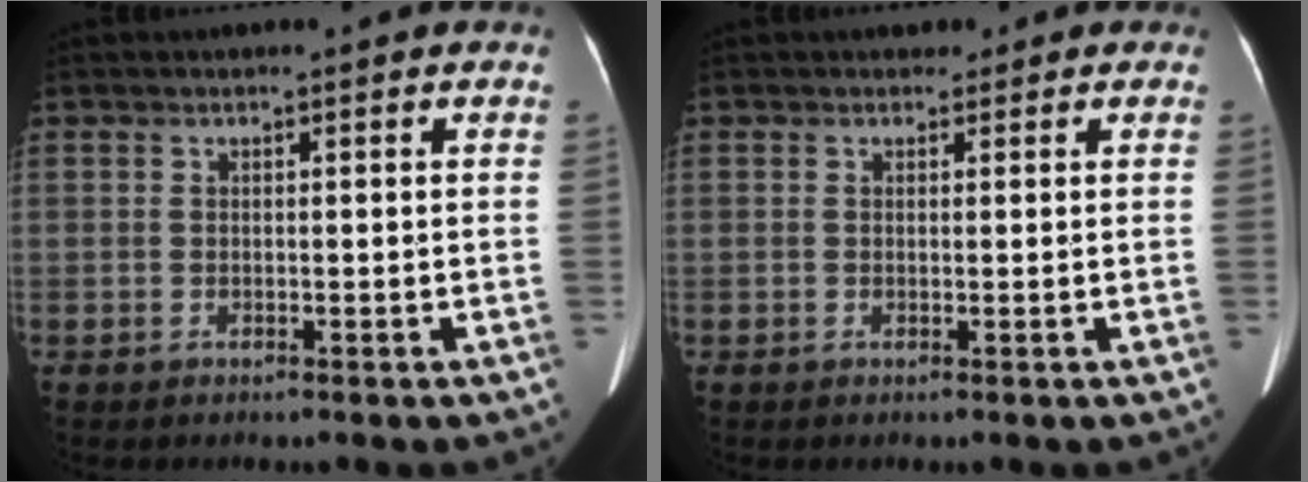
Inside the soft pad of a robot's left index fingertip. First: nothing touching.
{"total": 1.2, "force": [0.7, 1.0, 0.0], "torque": [0.006, 0.002, 0.005]}